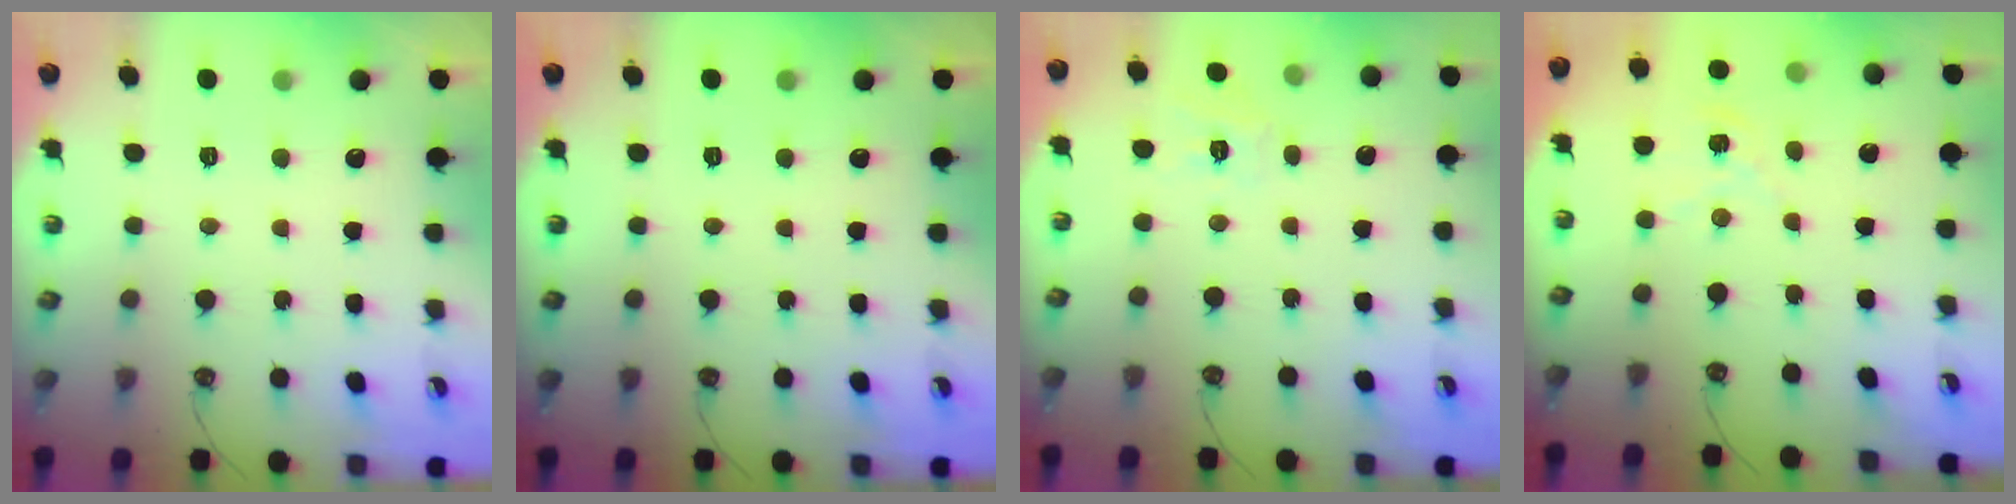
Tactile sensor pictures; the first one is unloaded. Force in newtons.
{"total": 0.0}
{"total": 7.5, "press": 7.4, "slide": 0.5}
{"total": 1.6, "press": 1.6, "slide": 0.2}